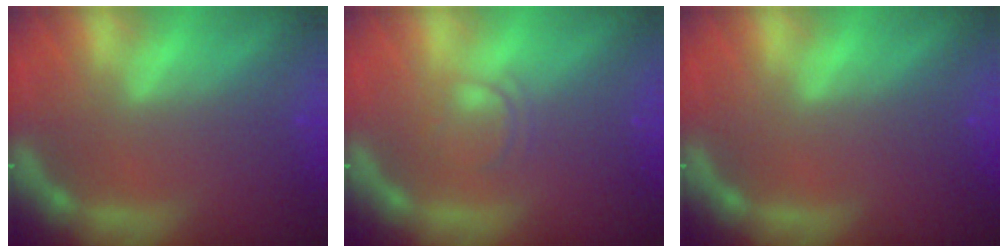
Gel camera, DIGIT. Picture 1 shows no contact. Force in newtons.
{"total": 2.0}
{"total": 0.0}